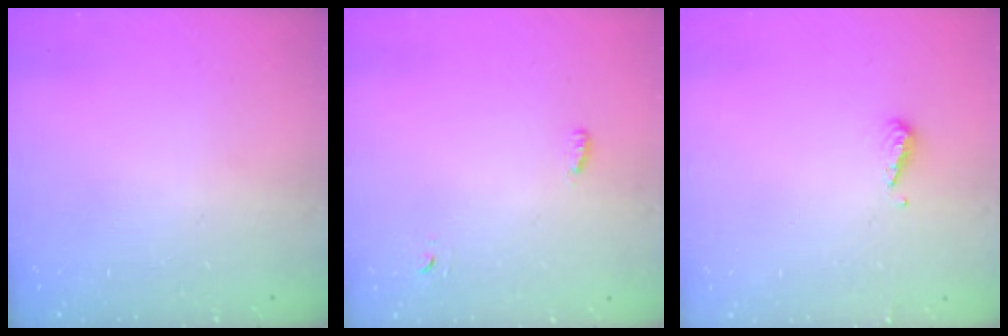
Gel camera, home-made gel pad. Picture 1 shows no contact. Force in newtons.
{"total": 2.8, "press": 2.7, "slide": 0.6}
{"total": 3.8, "press": 3.7, "slide": 0.3}